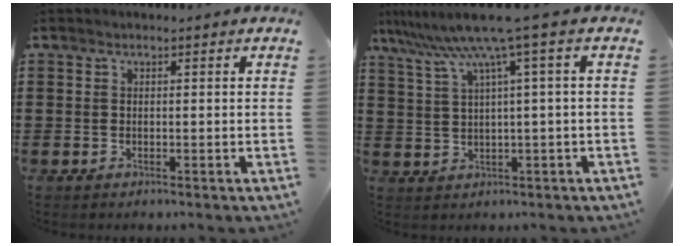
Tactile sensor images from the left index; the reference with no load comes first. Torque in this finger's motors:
{"motor_torque": [1.38, -0.77, 0.65, 0.20]}